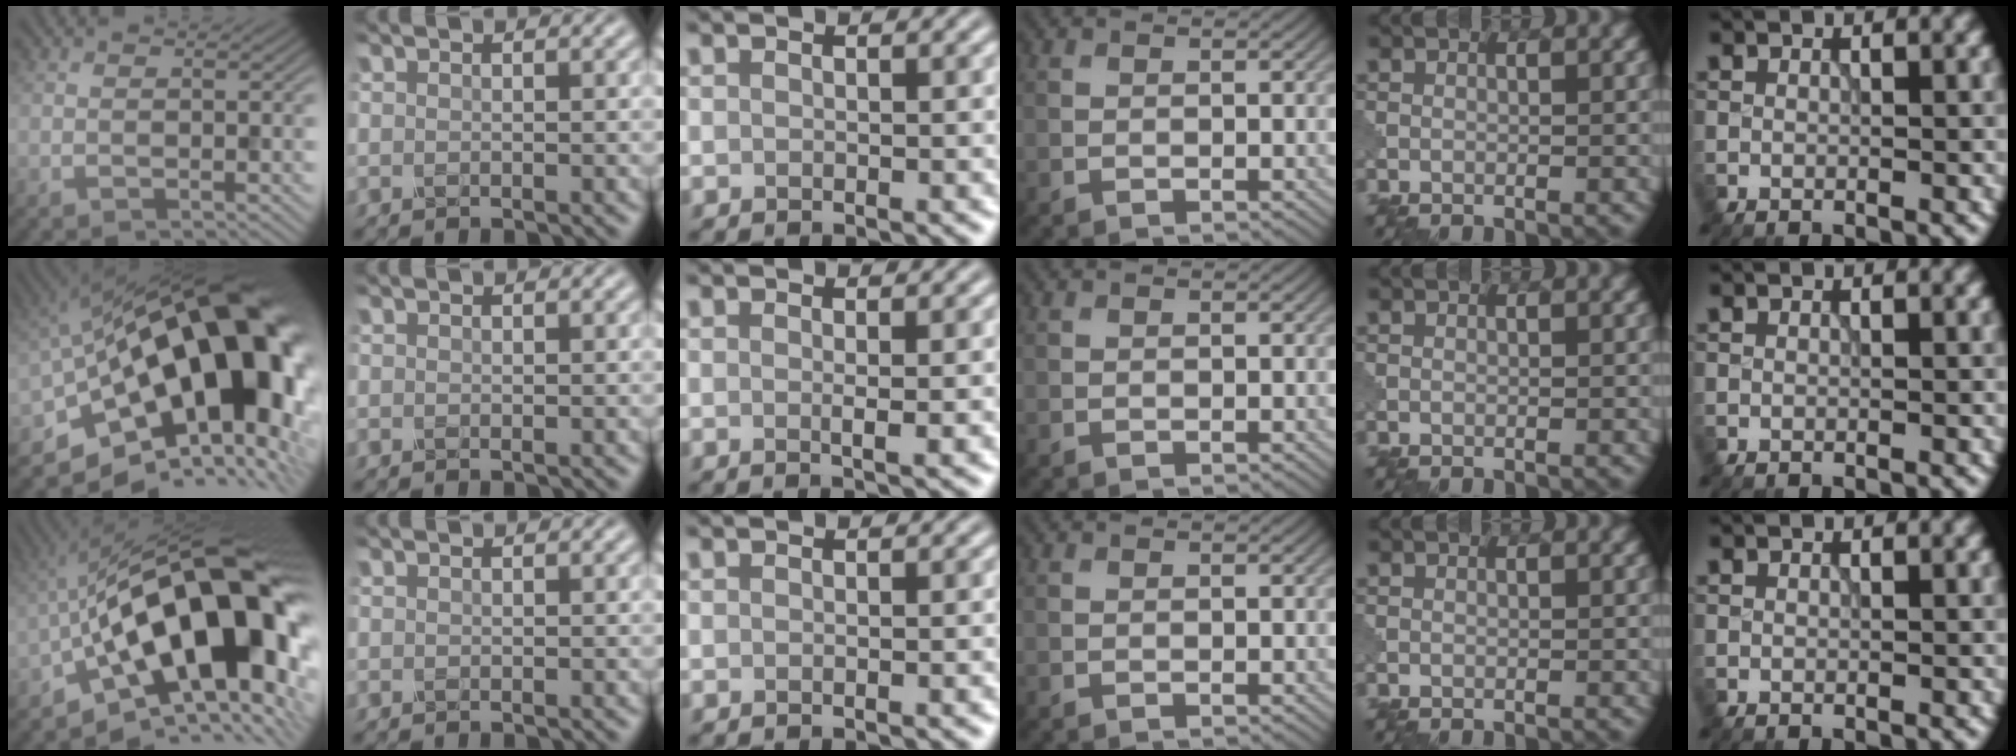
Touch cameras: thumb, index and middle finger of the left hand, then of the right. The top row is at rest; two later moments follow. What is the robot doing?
{"motion": "shake", "object": "salt shaker"}